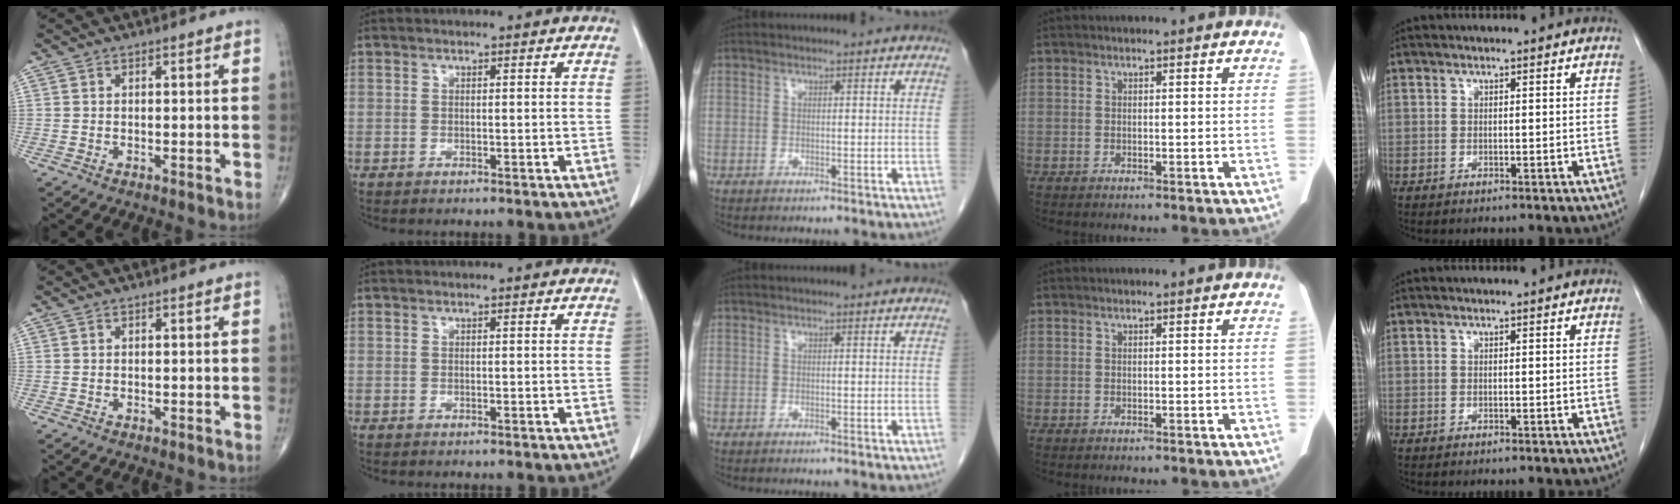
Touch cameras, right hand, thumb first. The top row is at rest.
{}